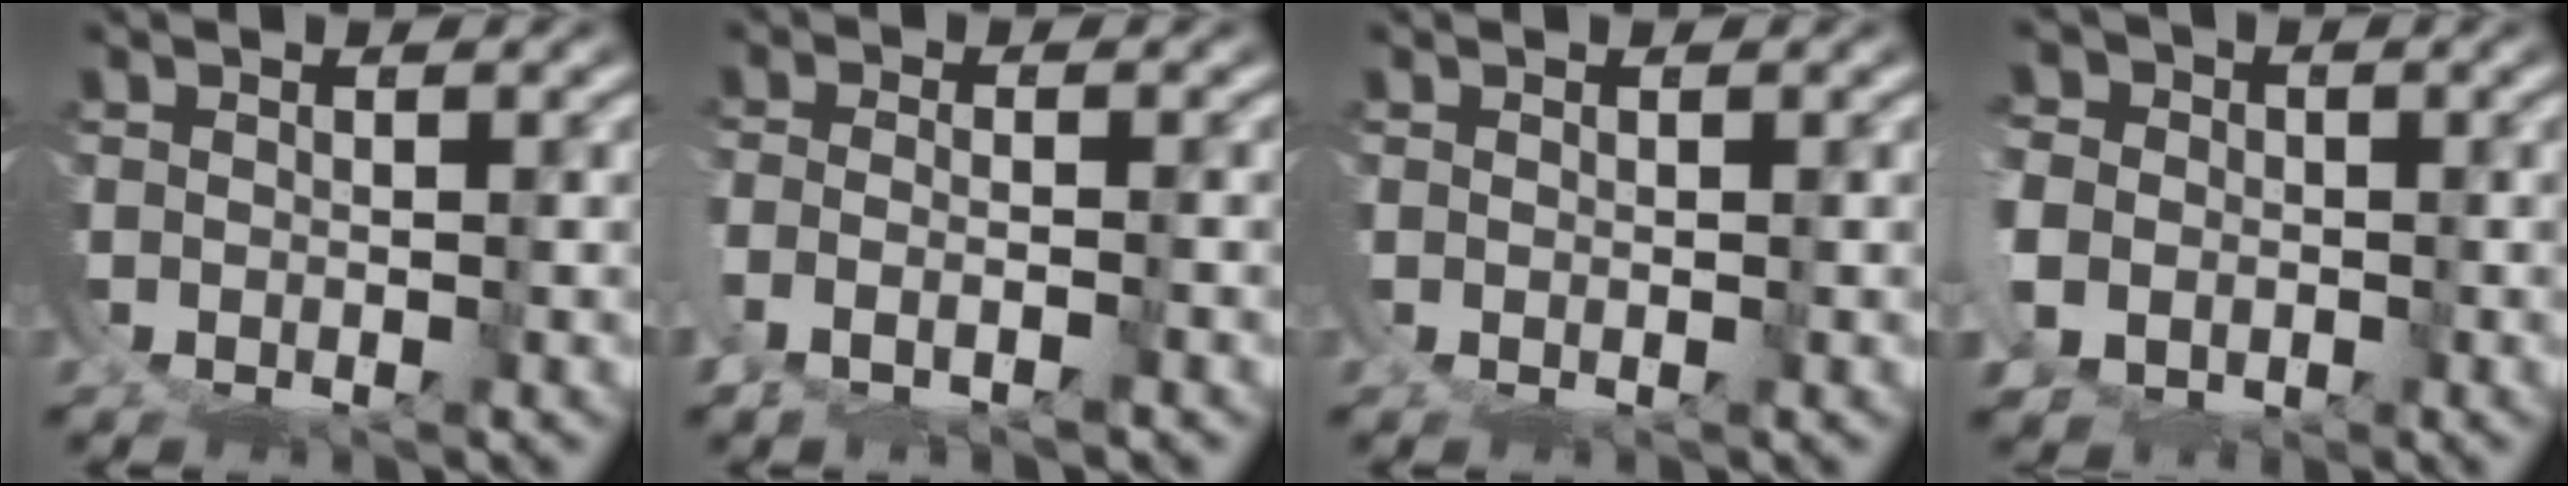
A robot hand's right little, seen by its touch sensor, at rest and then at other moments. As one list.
[{"total": 2.5, "force": [-1.2, 0.0, 2.2], "torque": [-0.047, -0.008, -0.014]}, {"total": 0.6, "force": [0.5, 0.1, 0.4], "torque": [-0.013, -0.004, 0.011]}, {"total": 6.4, "force": [0.1, 5.3, 3.5], "torque": [-0.074, -0.021, 0.004]}]